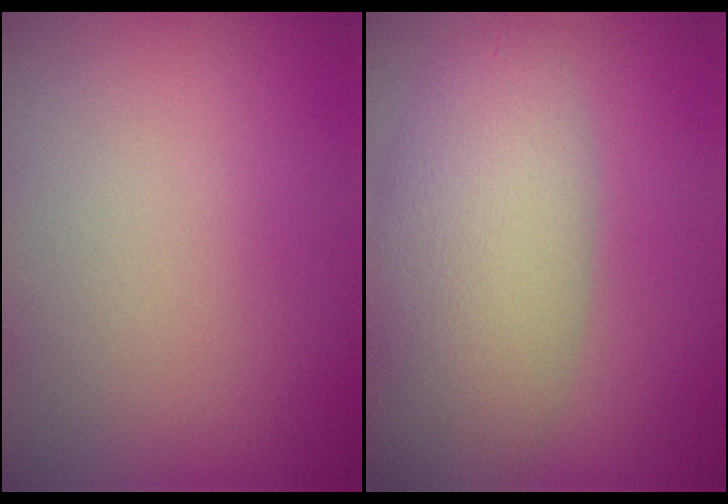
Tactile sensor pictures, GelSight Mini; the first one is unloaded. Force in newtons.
{"total": 7.0, "press": 7.0, "slide": 0.3}